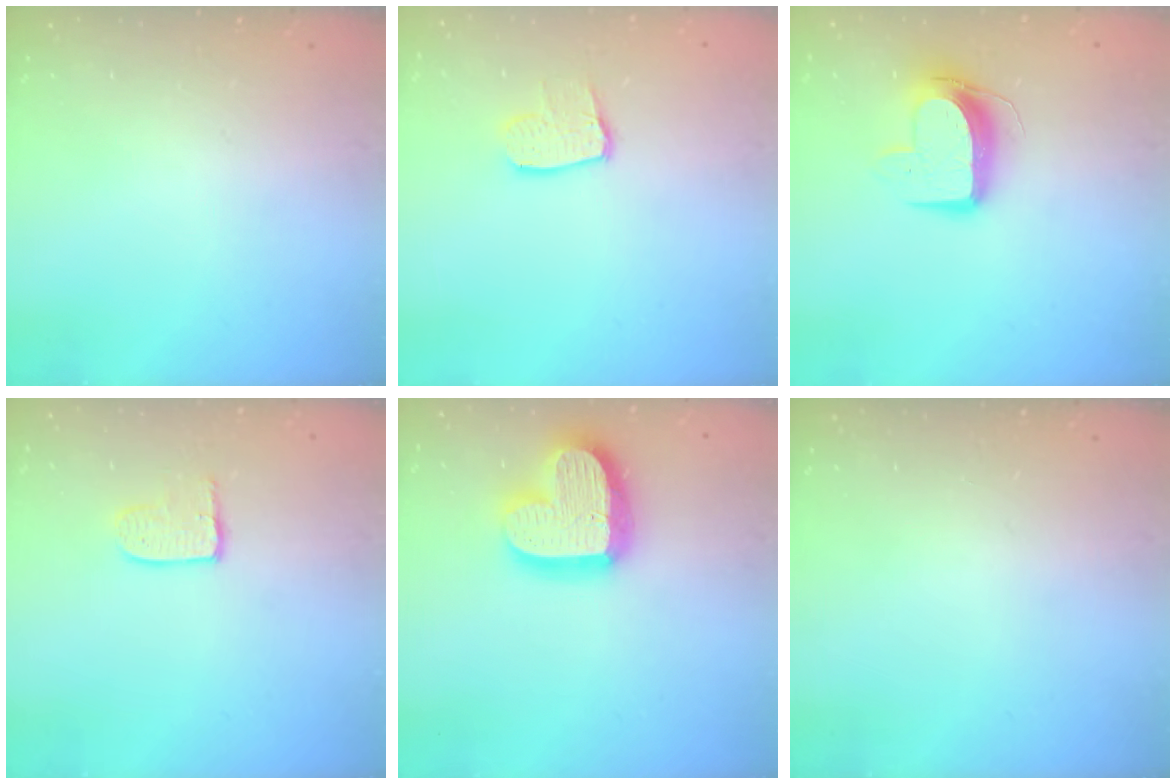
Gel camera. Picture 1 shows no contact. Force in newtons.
{"total": 8.3, "press": 8.3, "slide": 0.7}
{"total": 10.6, "press": 10.6, "slide": 0.2}
{"total": 5.7, "press": 5.7, "slide": 0.5}
{"total": 19.2, "press": 19.1, "slide": 1.4}
{"total": 0.0}